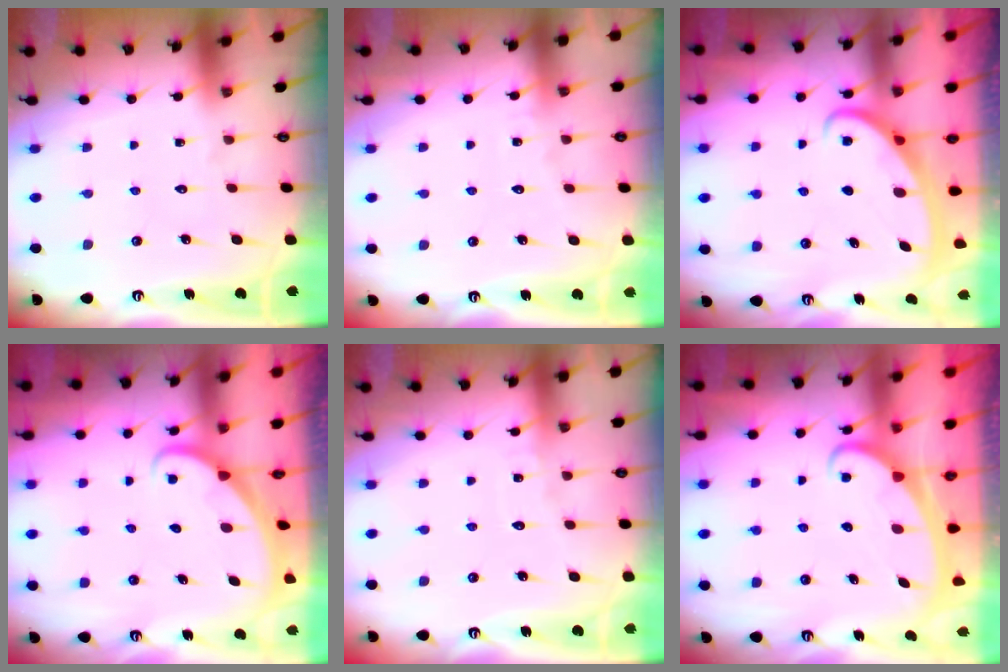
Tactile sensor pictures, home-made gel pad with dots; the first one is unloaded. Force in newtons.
{"total": 4.8, "press": 4.7, "slide": 0.4}
{"total": 2.6, "press": 2.5, "slide": 0.4}
{"total": 1.7, "press": 1.7, "slide": 0.1}
{"total": 2.7, "press": 2.7, "slide": 0.3}
{"total": 2.3, "press": 2.3, "slide": 0.4}